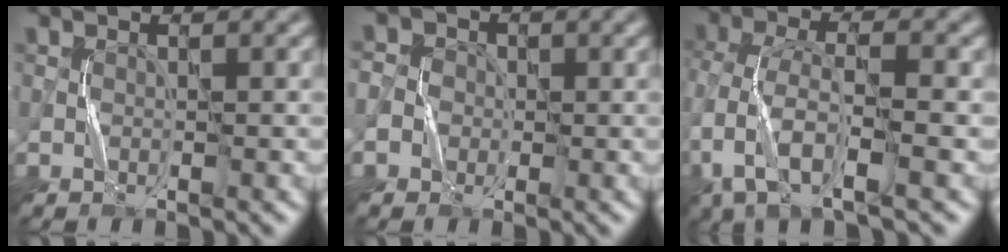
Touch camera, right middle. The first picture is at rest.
{"total": 3.2, "force": [-0.5, 3.1, 0.6], "torque": [0.017, 0.014, -0.035]}
{"total": 6.0, "force": [-2.1, 2.5, 5.0], "torque": [-0.112, -0.002, -0.049]}